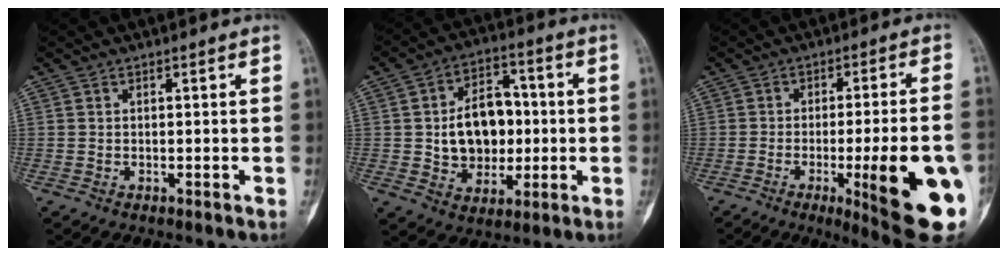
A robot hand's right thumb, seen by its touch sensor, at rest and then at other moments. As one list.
[{"total": 13.9, "force": [0.1, 10.3, 9.3], "torque": [-0.103, 0.021, 0.009]}, {"total": 20.4, "force": [-5.9, 3.6, 19.1], "torque": [-0.207, -0.002, -0.067]}]